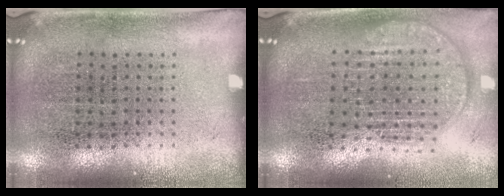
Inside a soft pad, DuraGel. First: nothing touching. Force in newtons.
{"total": 1.8, "press": 1.6, "slide": 0.9}